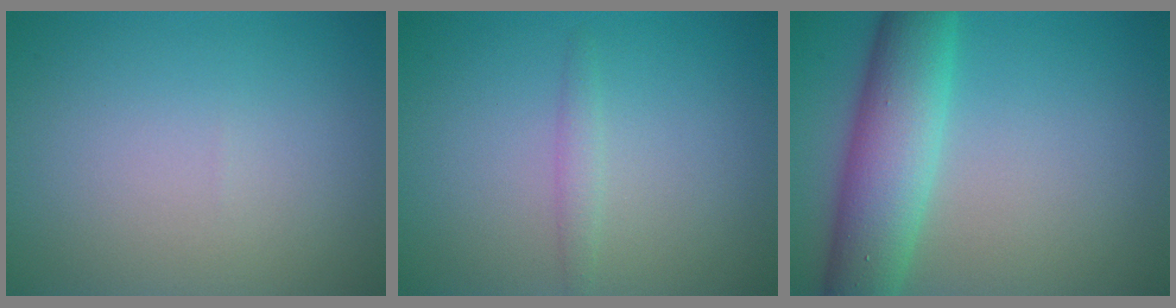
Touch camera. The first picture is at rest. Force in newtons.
{"total": 1.1, "press": 1.1, "slide": 0.0}
{"total": 7.3, "press": 7.3, "slide": 0.2}